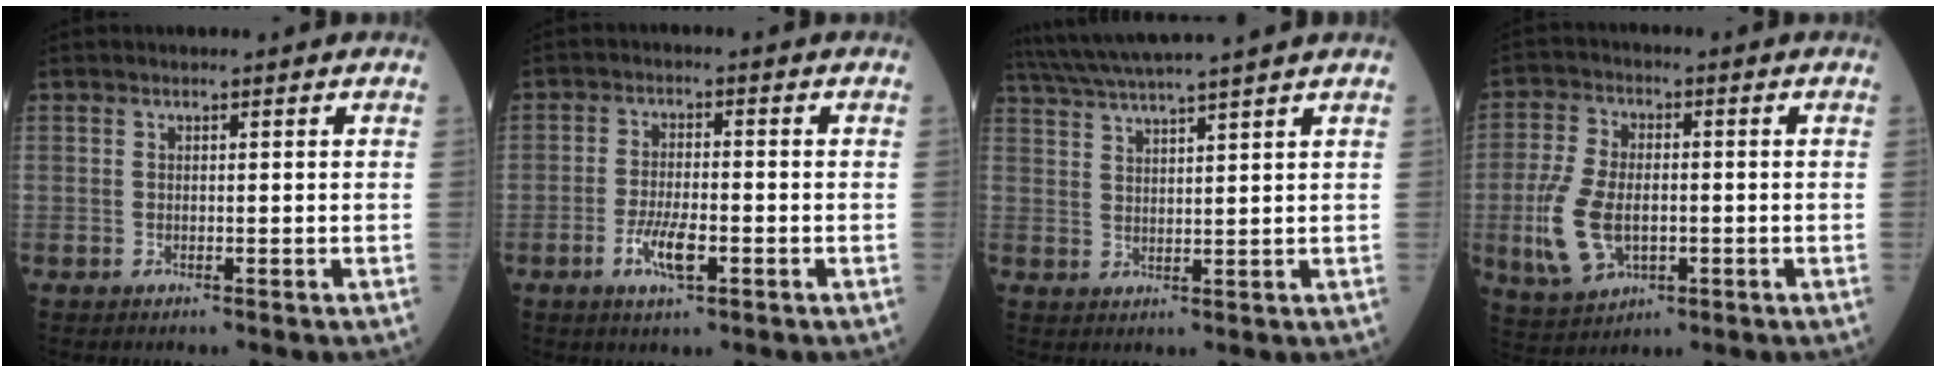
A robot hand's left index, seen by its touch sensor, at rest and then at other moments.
{"total": 4.9, "force": [-2.1, 1.1, 4.3], "torque": [-0.085, -0.003, -0.037]}
{"total": 10.5, "force": [9.2, -1.7, 4.9], "torque": [-0.090, 0.023, 0.144]}
{"total": 10.0, "force": [-2.1, 5.8, 7.9], "torque": [-0.185, 0.000, -0.033]}